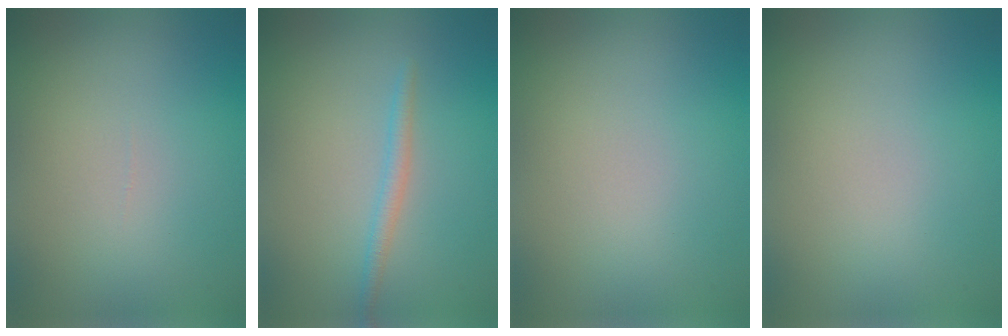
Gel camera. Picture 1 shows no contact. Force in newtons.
{"total": 1.5, "press": 1.5, "slide": 0.1}
{"total": 0.0}
{"total": 0.0}